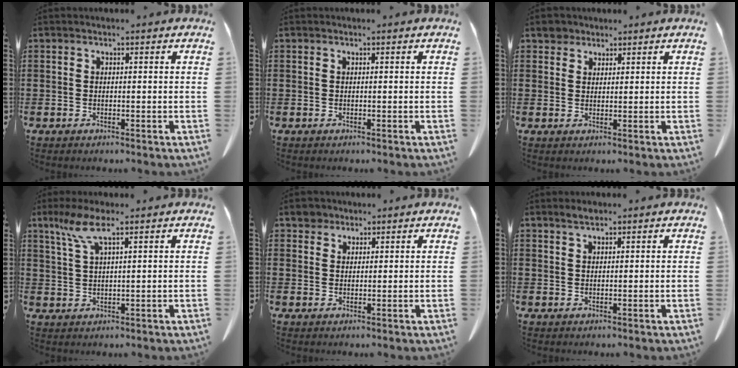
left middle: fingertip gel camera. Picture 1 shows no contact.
{"total": 0.0}
{"total": 2.2, "force": [1.9, 1.1, 0.1], "torque": [-0.001, 0.003, 0.035]}
{"total": 5.2, "force": [3.1, 0.7, 4.1], "torque": [-0.089, 0.005, 0.055]}
{"total": 2.1, "force": [1.9, 1.1, 0.0], "torque": [0.001, 0.005, 0.035]}
{"total": 1.2, "force": [1.1, 0.1, 0.5], "torque": [-0.010, 0.000, 0.021]}